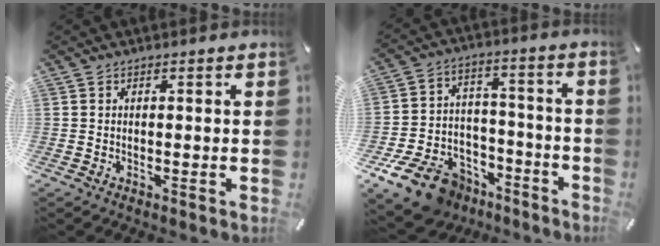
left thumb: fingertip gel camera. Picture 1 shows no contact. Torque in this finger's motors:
{"motor_torque": [0.37, 3.06, 0.23, 0.25, 0.14]}